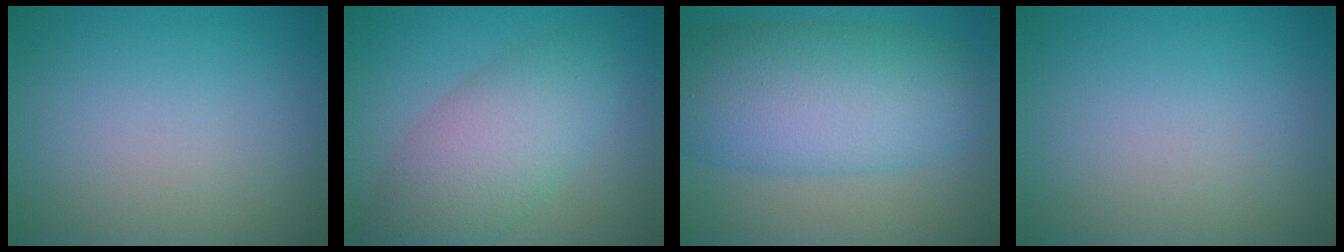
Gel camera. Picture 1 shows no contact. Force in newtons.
{"total": 6.3, "press": 6.3, "slide": 0.4}
{"total": 9.9, "press": 9.9, "slide": 0.2}
{"total": 0.0}